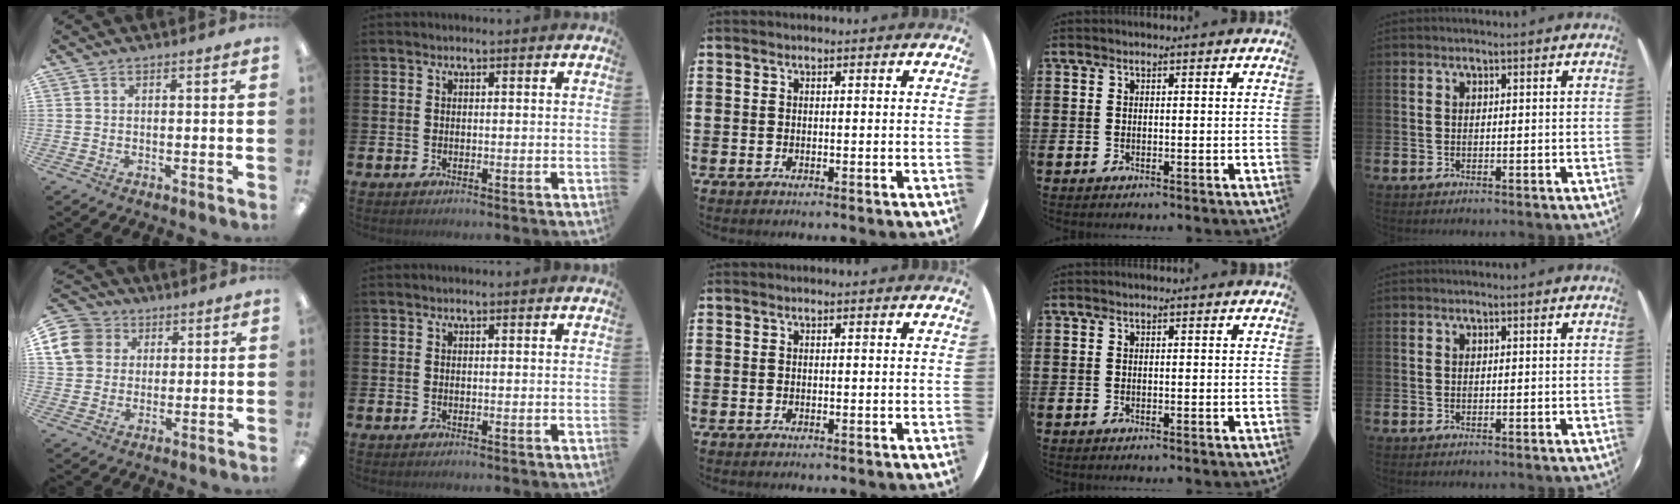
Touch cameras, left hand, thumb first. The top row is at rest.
{"thumb": {"total": 10.6, "force": [3.8, 9.1, 4.0], "torque": [-0.083, 0.002, 0.078]}}